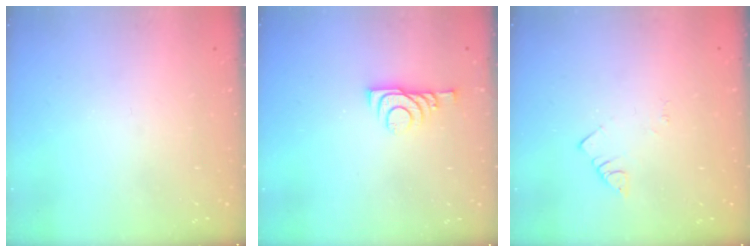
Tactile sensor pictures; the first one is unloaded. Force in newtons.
{"total": 6.7, "press": 6.7, "slide": 0.7}
{"total": 1.7, "press": 1.7, "slide": 0.3}